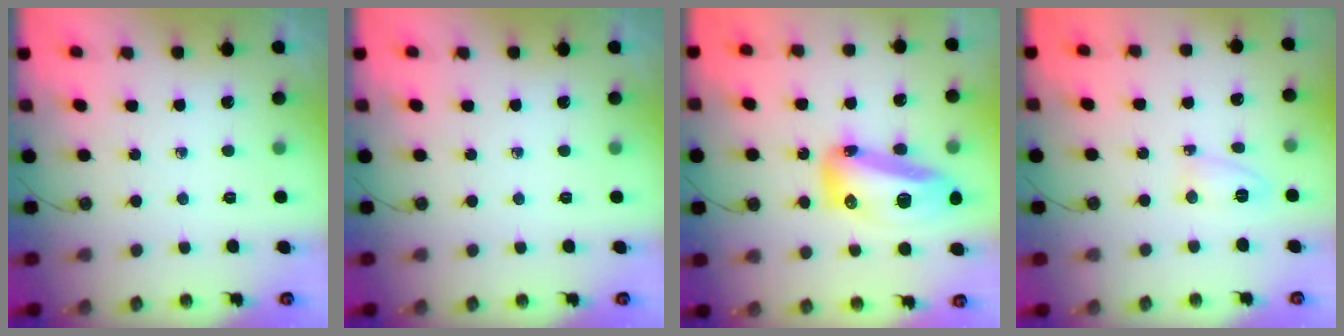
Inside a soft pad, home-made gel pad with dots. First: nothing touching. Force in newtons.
{"total": 0.0}
{"total": 19.9, "press": 18.4, "slide": 7.7}
{"total": 3.7, "press": 3.6, "slide": 0.9}